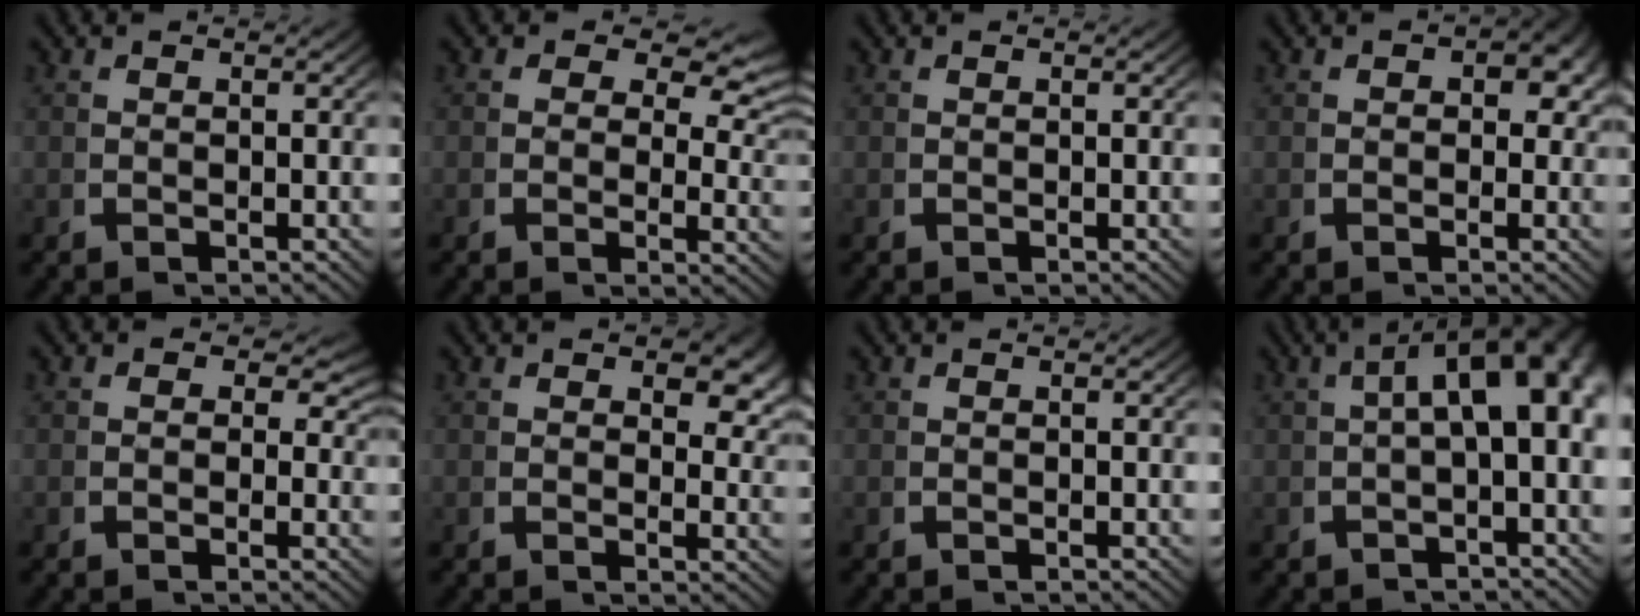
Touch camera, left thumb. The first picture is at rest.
{"total": 3.9, "force": [1.2, 2.5, 2.7], "torque": [-0.033, -0.014, 0.017]}
{"total": 0.0}
{"total": 2.5, "force": [0.3, 1.8, 1.8], "torque": [-0.021, -0.006, 0.001]}
{"total": 3.2, "force": [0.6, 2.5, 2.0], "torque": [-0.019, -0.004, 0.001]}
{"total": 3.0, "force": [1.6, 1.4, 2.1], "torque": [-0.016, -0.005, 0.020]}
{"total": 0.0}
{"total": 10.1, "force": [1.3, 5.2, 8.6], "torque": [-0.102, 0.021, 0.005]}